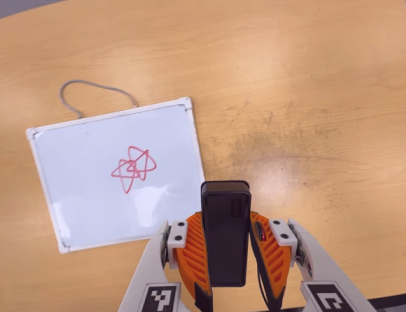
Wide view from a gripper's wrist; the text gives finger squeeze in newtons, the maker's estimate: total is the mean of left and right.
{"total": 4.9, "left": 3.5, "right": 6.2}